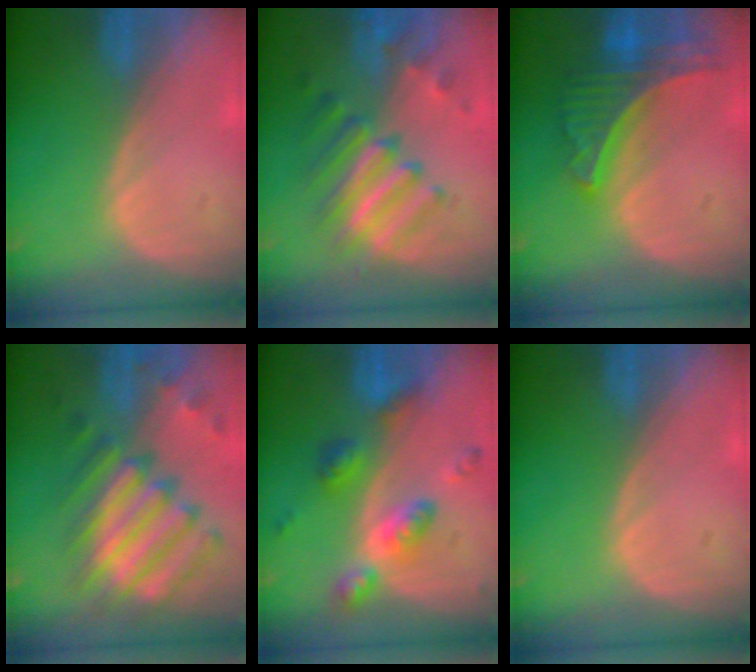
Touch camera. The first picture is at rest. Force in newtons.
{"total": 9.5, "press": 8.4, "slide": 4.4}
{"total": 8.5, "press": 7.4, "slide": 4.3}
{"total": 12.1, "press": 10.4, "slide": 6.1}
{"total": 7.4, "press": 7.4, "slide": 0.5}
{"total": 0.0}